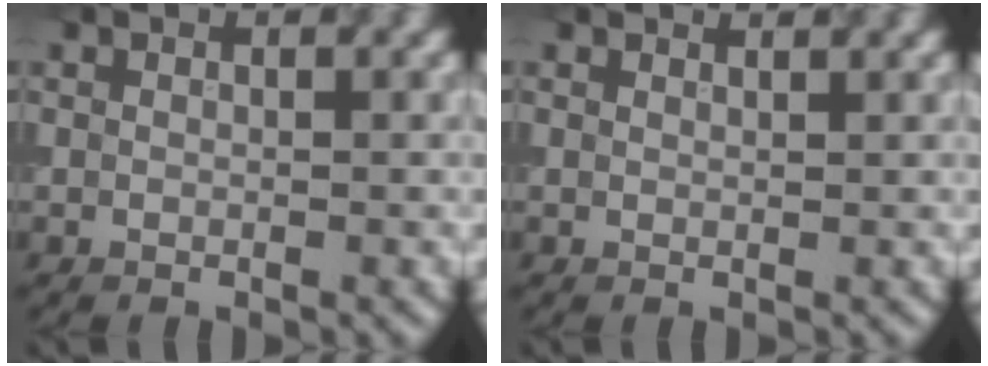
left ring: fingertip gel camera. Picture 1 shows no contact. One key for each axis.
{"total": 1.5, "fx": 1.4, "fy": 0.2, "fz": 0.3, "tx": -0.008, "ty": -0.002, "tz": 0.012}